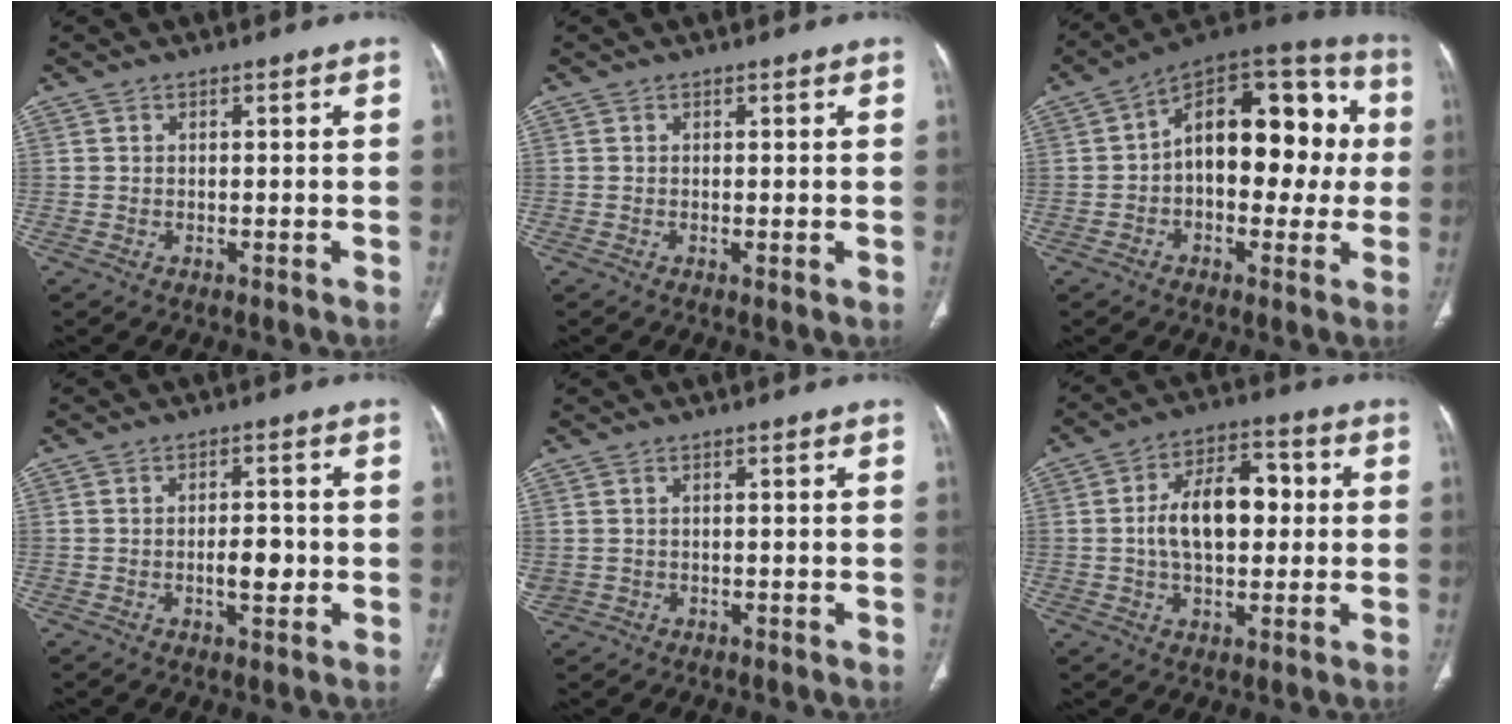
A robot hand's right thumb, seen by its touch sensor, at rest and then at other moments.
{"total": 0.8, "force": [-0.1, 0.2, 0.8], "torque": [-0.019, -0.004, -0.003]}
{"total": 20.5, "force": [1.1, 12.1, 16.5], "torque": [-0.191, 0.048, 0.006]}
{"total": 4.6, "force": [-0.8, 2.2, 4.0], "torque": [-0.053, 0.002, -0.012]}
{"total": 1.9, "force": [0.7, 1.1, 1.4], "torque": [-0.047, 0.007, 0.027]}
{"total": 13.1, "force": [0.8, 7.8, 10.5], "torque": [-0.152, 0.025, 0.009]}